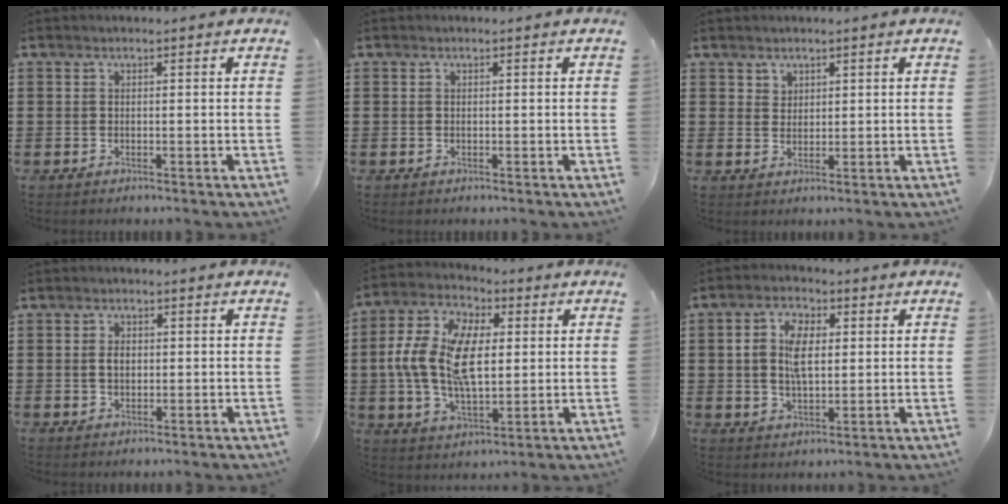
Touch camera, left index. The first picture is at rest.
{"total": 0.0}
{"total": 1.8, "force": [1.4, 1.2, 0.1], "torque": [-0.006, 0.004, 0.028]}
{"total": 1.9, "force": [0.2, 1.2, 1.4], "torque": [-0.031, 0.007, 0.002]}
{"total": 12.9, "force": [1.2, 7.1, 10.8], "torque": [-0.240, 0.006, 0.020]}
{"total": 6.5, "force": [1.1, 3.5, 5.4], "torque": [-0.111, 0.009, 0.014]}